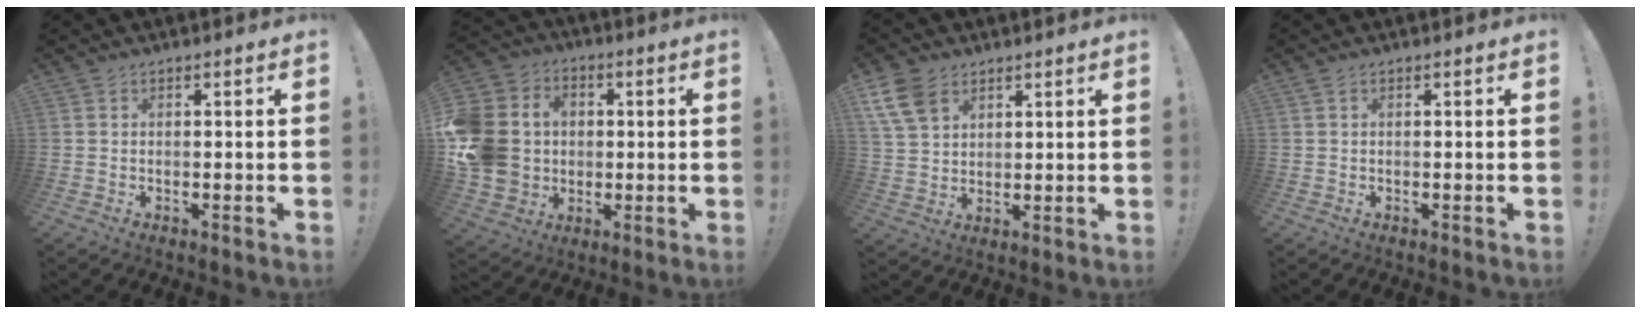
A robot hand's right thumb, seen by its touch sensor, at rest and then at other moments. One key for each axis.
{"total": 14.5, "fx": -0.4, "fy": 12.8, "fz": 6.9, "tx": -0.122, "ty": 0.016, "tz": 0.002}
{"total": 11.2, "fx": 6.2, "fy": 7.7, "fz": 5.3, "tx": -0.101, "ty": -0.022, "tz": 0.126}
{"total": 0.6, "fx": 0.2, "fy": 0.1, "fz": 0.5, "tx": -0.014, "ty": 0.001, "tz": 0.004}